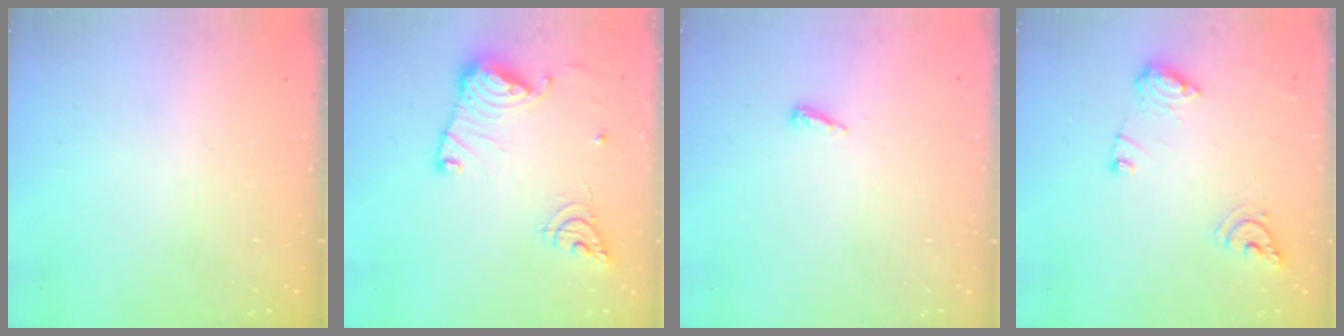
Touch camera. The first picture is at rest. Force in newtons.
{"total": 15.6, "press": 15.5, "slide": 1.5}
{"total": 4.2, "press": 4.1, "slide": 0.4}
{"total": 10.3, "press": 10.2, "slide": 1.1}